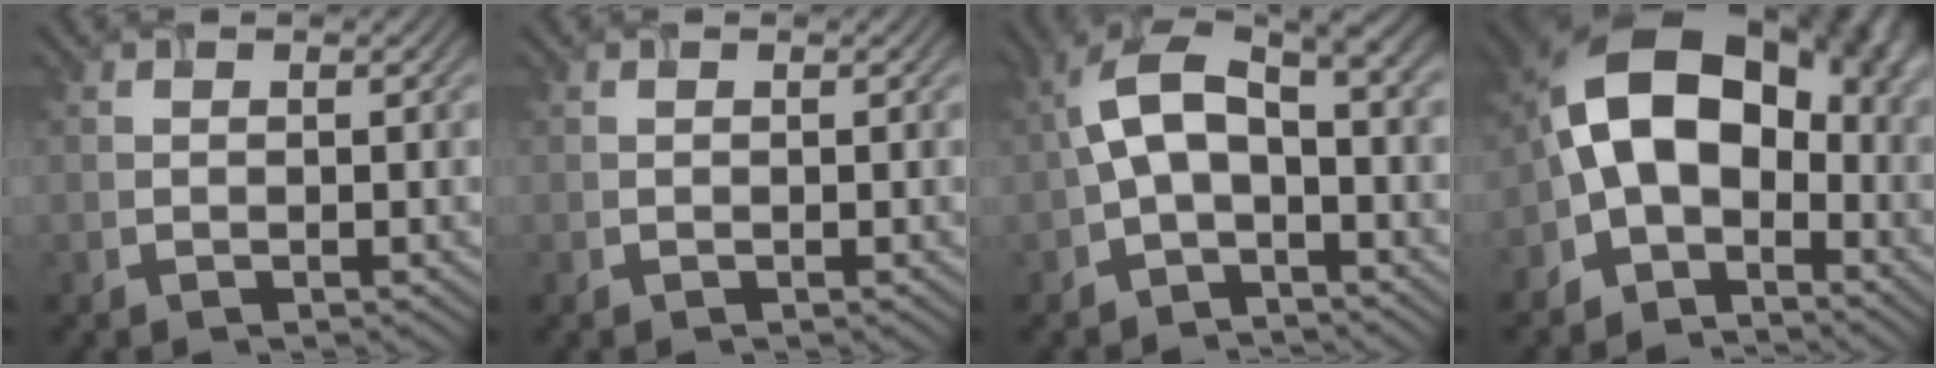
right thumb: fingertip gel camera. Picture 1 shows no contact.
{"total": 0.0}
{"total": 7.9, "force": [-0.1, 4.0, 6.8], "torque": [-0.139, 0.022, -0.010]}
{"total": 12.9, "force": [-2.3, 8.3, 9.6], "torque": [-0.171, 0.016, -0.053]}